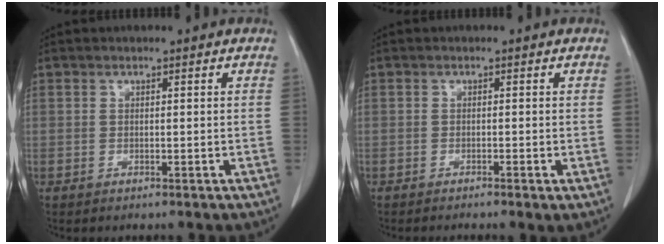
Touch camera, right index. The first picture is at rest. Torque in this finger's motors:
{"motor_torque": [0.57, -0.55, 0.10, 0.02]}